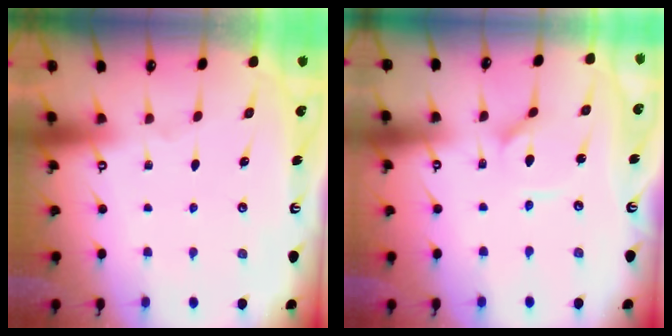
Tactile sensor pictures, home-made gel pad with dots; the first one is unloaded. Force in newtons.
{"total": 2.6, "press": 2.6, "slide": 0.4}